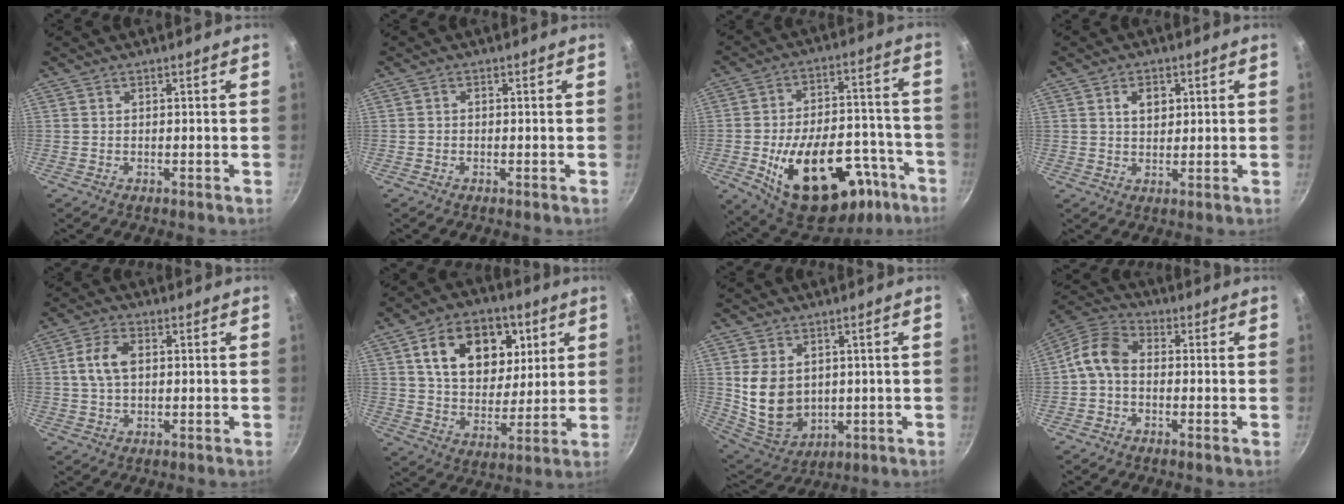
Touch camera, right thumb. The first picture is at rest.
{"total": 0.7, "force": [-0.4, 0.5, 0.3], "torque": [-0.007, 0.003, -0.008]}
{"total": 29.1, "force": [-13.1, 15.8, 20.6], "torque": [-0.261, 0.055, -0.169]}
{"total": 4.2, "force": [1.3, 3.0, 2.7], "torque": [-0.027, -0.004, 0.023]}
{"total": 6.4, "force": [0.9, 3.8, 5.1], "torque": [-0.100, 0.011, 0.012]}
{"total": 19.0, "force": [6.7, 13.2, 11.8], "torque": [-0.155, -0.015, 0.105]}
{"total": 12.0, "force": [1.2, 9.1, 7.7], "torque": [-0.122, -0.023, 0.047]}
{"total": 7.1, "force": [-1.1, 5.1, 4.9], "torque": [-0.097, 0.033, -0.038]}